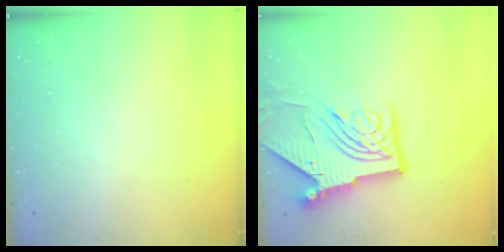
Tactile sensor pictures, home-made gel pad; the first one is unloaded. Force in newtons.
{"total": 12.4, "press": 12.3, "slide": 1.4}